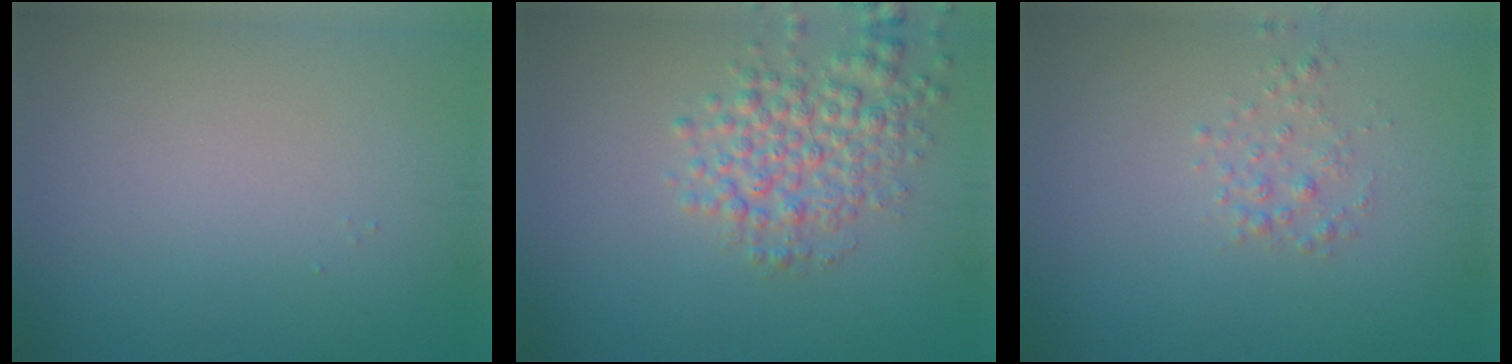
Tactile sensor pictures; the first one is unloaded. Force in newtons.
{"total": 4.1, "press": 4.1, "slide": 0.1}
{"total": 1.3, "press": 1.3, "slide": 0.0}